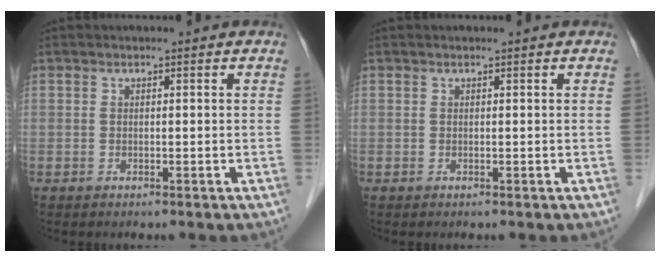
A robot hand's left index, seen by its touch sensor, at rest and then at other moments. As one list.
[{"total": 0.0}]